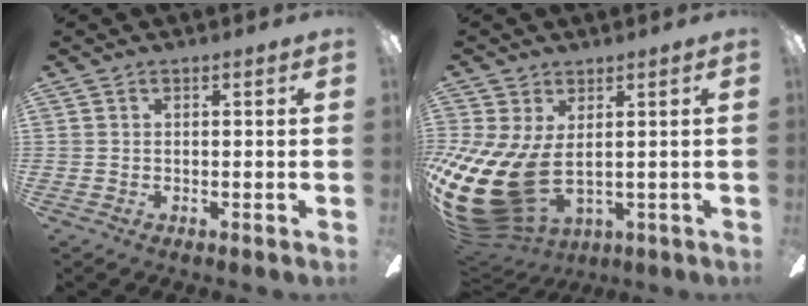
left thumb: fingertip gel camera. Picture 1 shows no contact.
{"total": 17.6, "force": [-2.8, 10.2, 14.0], "torque": [-0.317, -0.012, -0.040]}